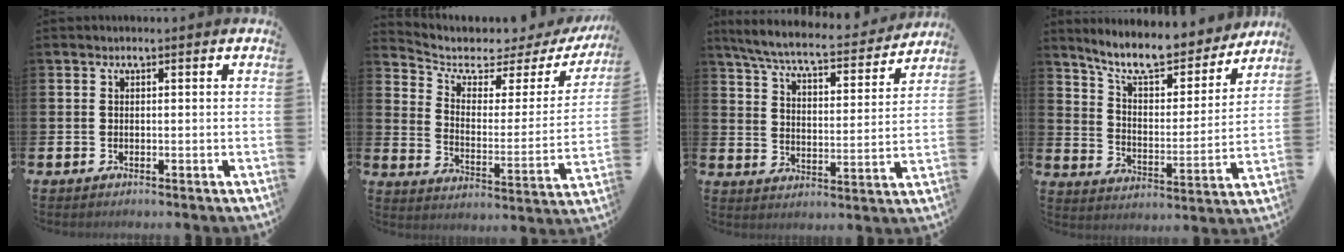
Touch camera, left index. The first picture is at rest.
{"total": 4.4, "force": [3.7, 2.0, 1.4], "torque": [-0.057, -0.034, 0.053]}
{"total": 7.3, "force": [6.6, 0.8, 3.0], "torque": [-0.087, -0.045, 0.111]}
{"total": 10.3, "force": [9.3, 2.3, 3.7], "torque": [-0.097, -0.067, 0.161]}